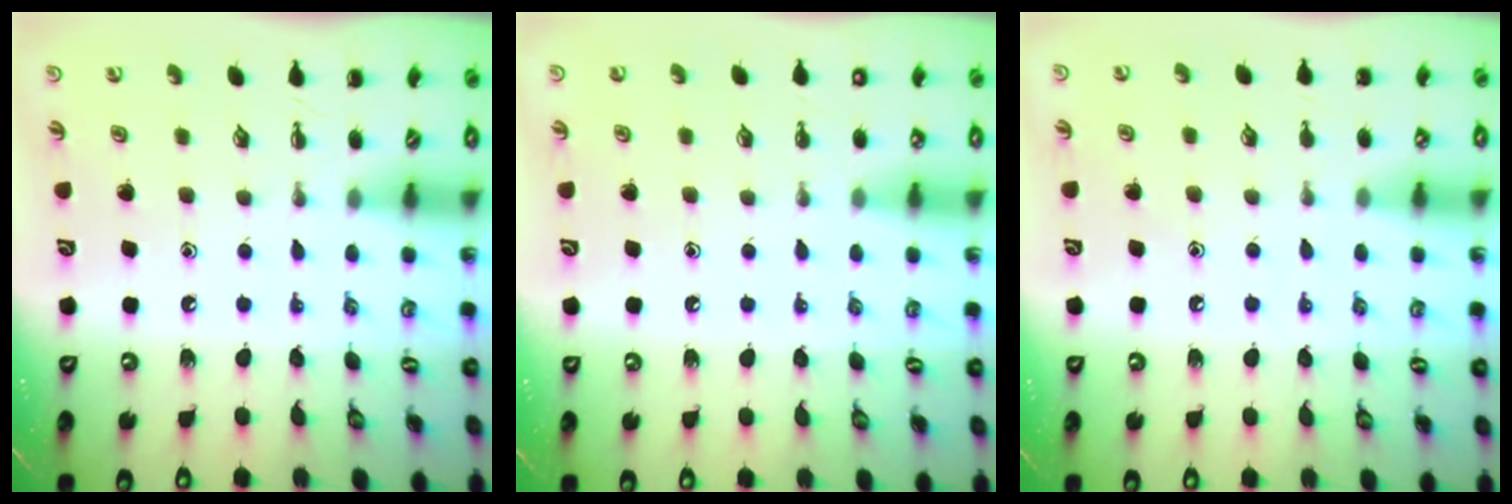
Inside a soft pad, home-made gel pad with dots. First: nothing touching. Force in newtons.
{"total": 1.4, "press": 1.4, "slide": 0.1}
{"total": 6.2, "press": 5.9, "slide": 2.0}